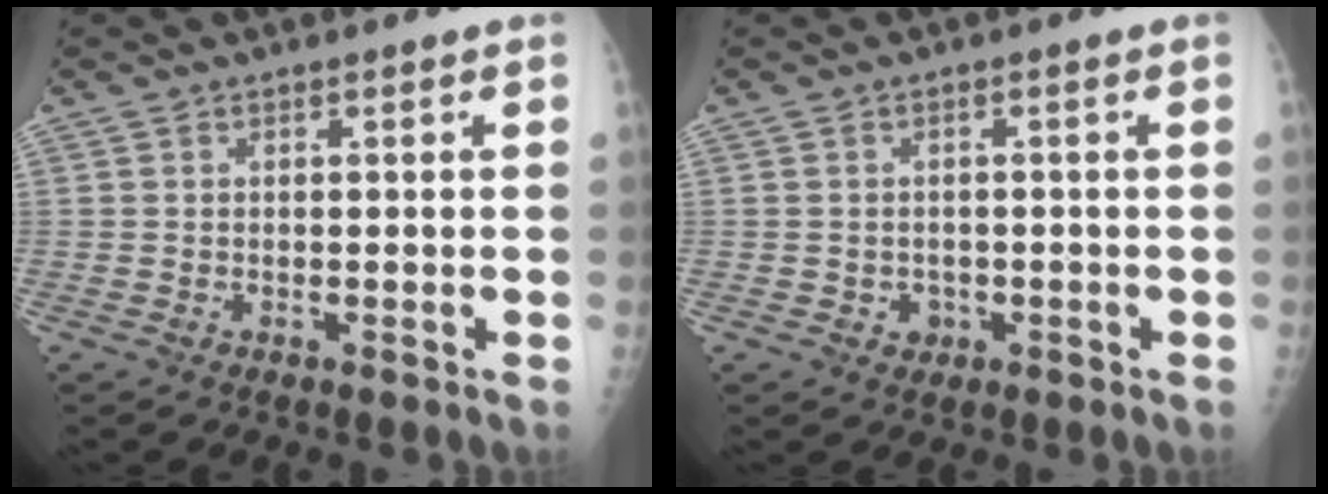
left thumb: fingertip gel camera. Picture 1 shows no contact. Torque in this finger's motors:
{"motor_torque": [-0.10, 0.03, 0.26, 0.22, 0.00]}